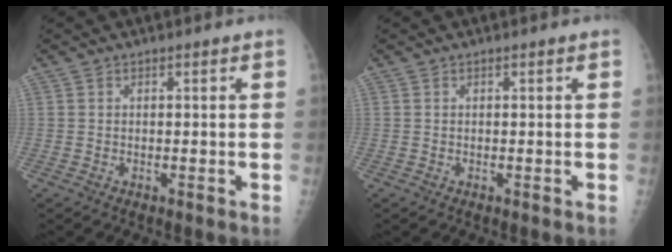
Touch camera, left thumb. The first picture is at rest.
{"total": 0.0}